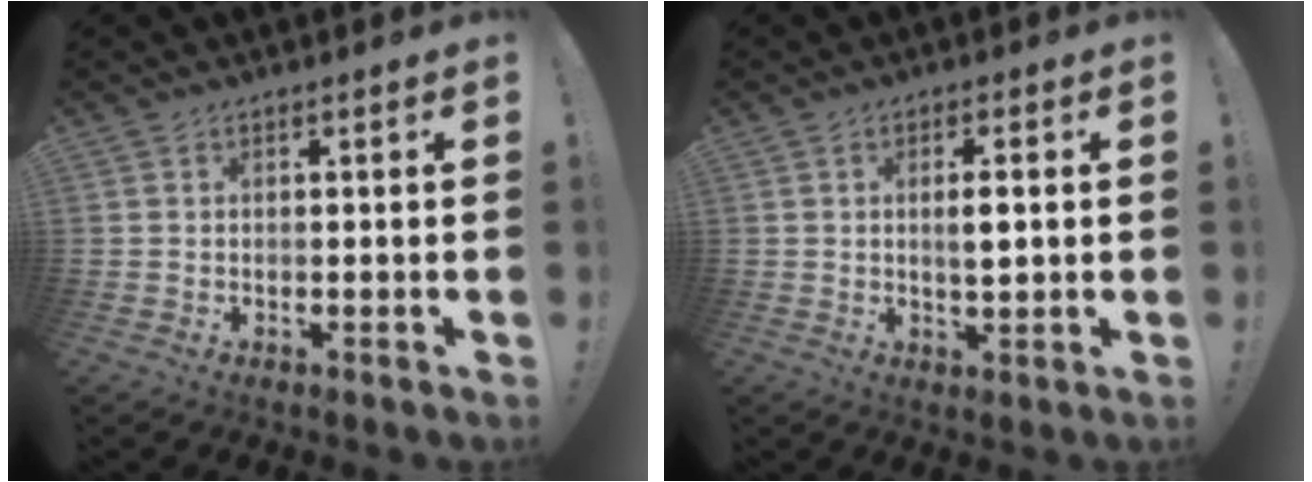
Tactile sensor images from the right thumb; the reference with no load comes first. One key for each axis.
{"total": 4.2, "fx": 0.5, "fy": 1.2, "fz": 4.0, "tx": -0.051, "ty": -0.008, "tz": 0.001}